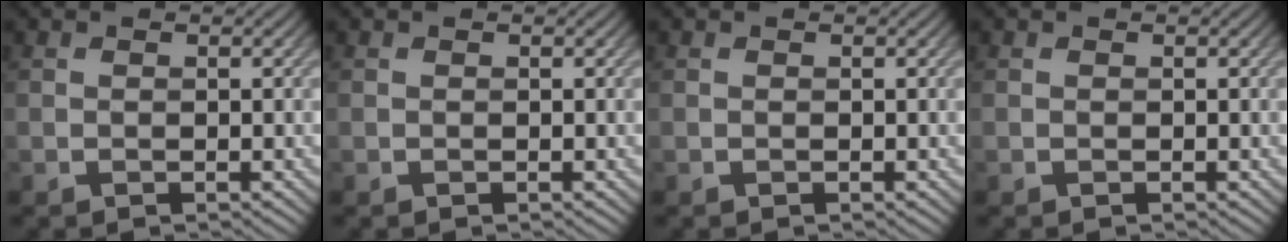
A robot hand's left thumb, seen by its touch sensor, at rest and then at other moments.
{"total": 0.0}
{"total": 0.0}
{"total": 0.0}